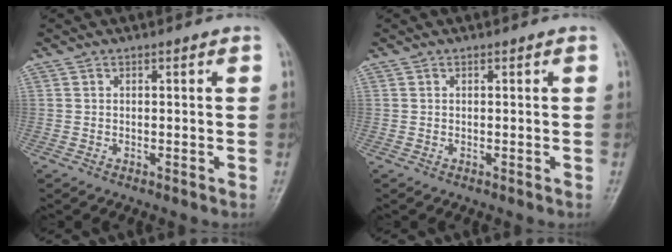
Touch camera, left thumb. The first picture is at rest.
{"total": 0.0}